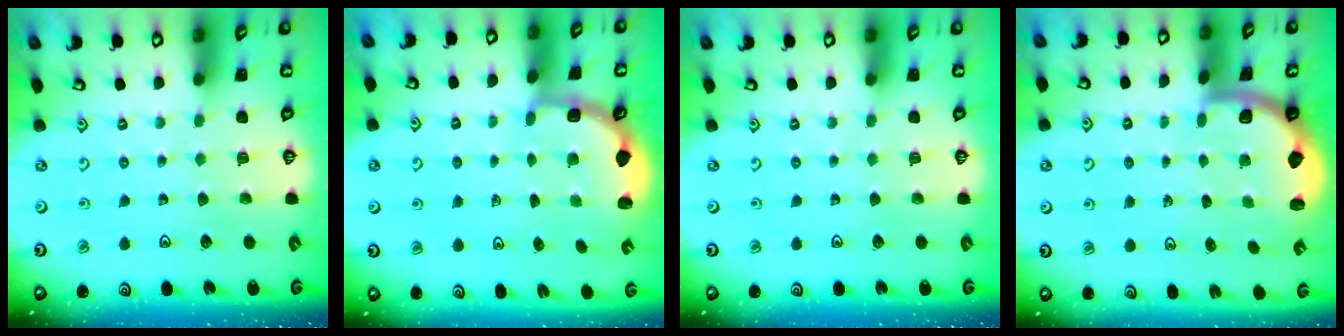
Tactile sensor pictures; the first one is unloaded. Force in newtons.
{"total": 2.7, "press": 2.3, "slide": 1.4}
{"total": 0.0}
{"total": 2.0, "press": 2.0, "slide": 0.5}